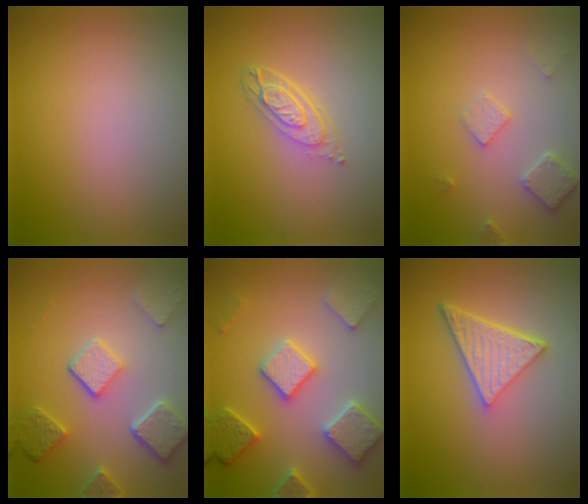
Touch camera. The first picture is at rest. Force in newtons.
{"total": 3.4, "press": 2.6, "slide": 2.2}
{"total": 2.5, "press": 2.4, "slide": 0.4}
{"total": 5.2, "press": 4.0, "slide": 3.4}
{"total": 5.7, "press": 5.6, "slide": 1.1}
{"total": 5.0, "press": 3.7, "slide": 3.5}